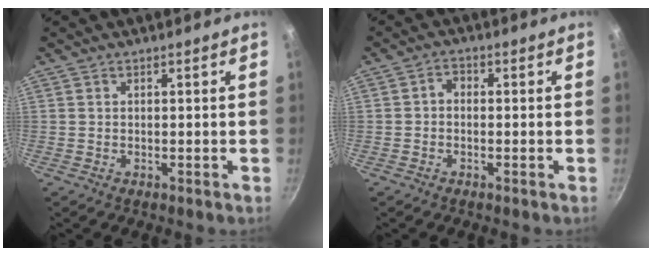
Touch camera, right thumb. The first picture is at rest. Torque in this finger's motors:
{"motor_torque": [0.08, 0.48, 0.62, 0.11, 0.00]}